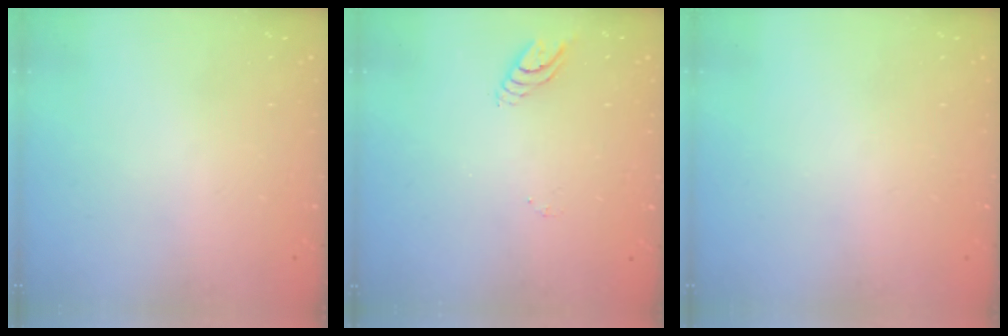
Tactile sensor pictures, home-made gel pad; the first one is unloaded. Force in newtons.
{"total": 4.2, "press": 4.2, "slide": 0.3}
{"total": 0.0}